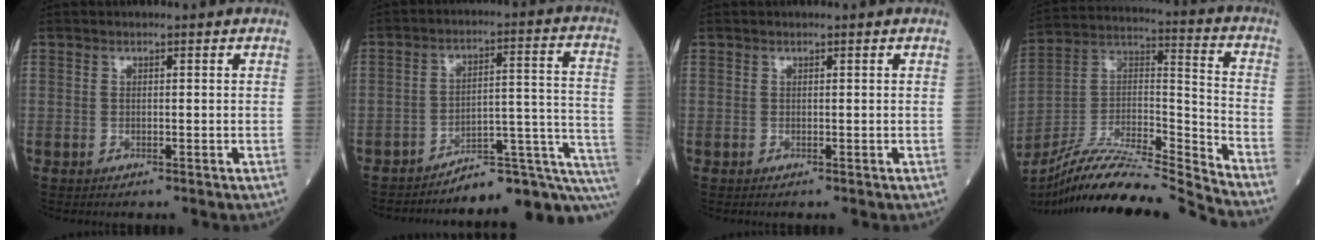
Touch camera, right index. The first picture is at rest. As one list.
[{"total": 14.1, "force": [-12.3, 1.9, 6.6], "torque": [-0.032, 0.063, -0.164]}, {"total": 0.0}, {"total": 21.3, "force": [-19.7, -1.0, 8.1], "torque": [-0.170, 0.008, -0.348]}]